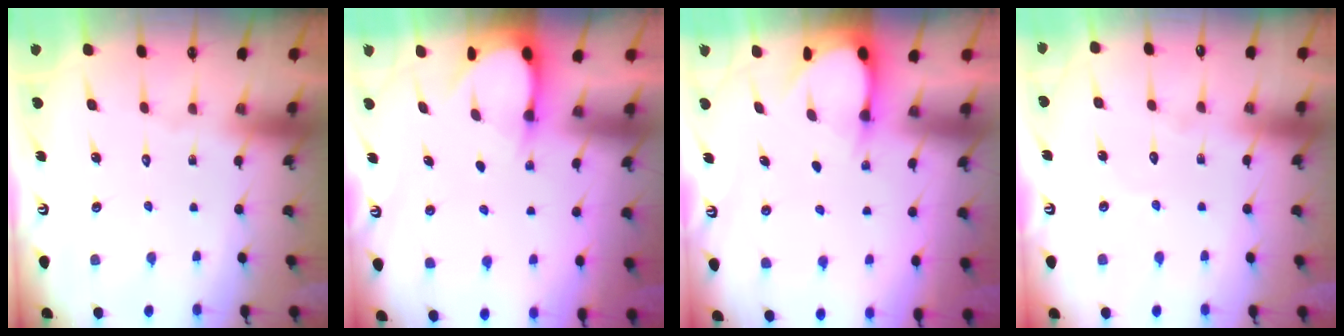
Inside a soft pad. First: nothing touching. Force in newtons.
{"total": 3.2, "press": 3.2, "slide": 0.3}
{"total": 3.2, "press": 3.2, "slide": 0.4}
{"total": 2.6, "press": 2.6, "slide": 0.1}